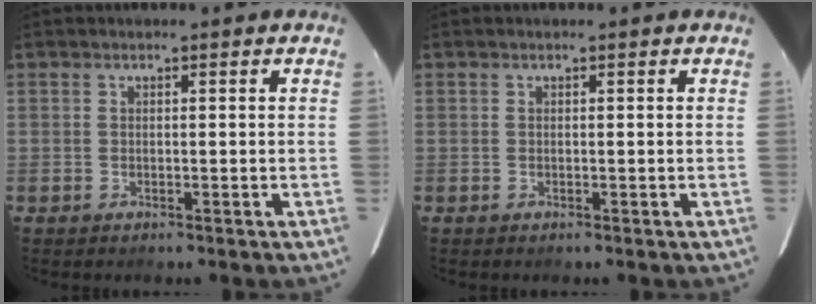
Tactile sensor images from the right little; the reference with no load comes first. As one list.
[{"total": 0.0}]